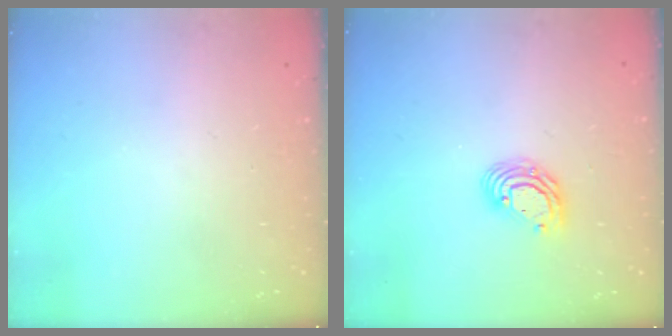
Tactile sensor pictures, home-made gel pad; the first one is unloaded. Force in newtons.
{"total": 7.5, "press": 7.4, "slide": 1.1}